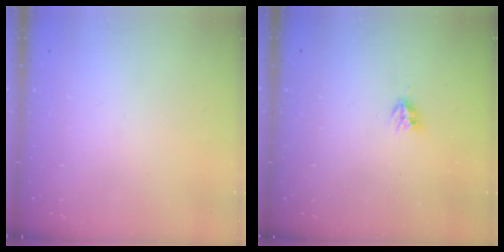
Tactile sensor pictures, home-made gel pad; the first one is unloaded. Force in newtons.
{"total": 3.7, "press": 3.7, "slide": 0.1}